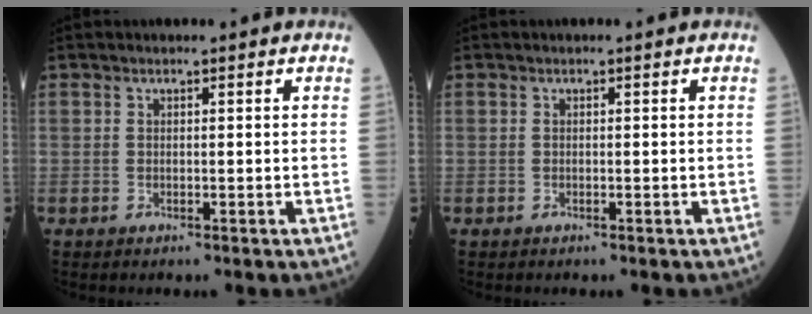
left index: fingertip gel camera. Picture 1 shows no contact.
{"total": 0.0}